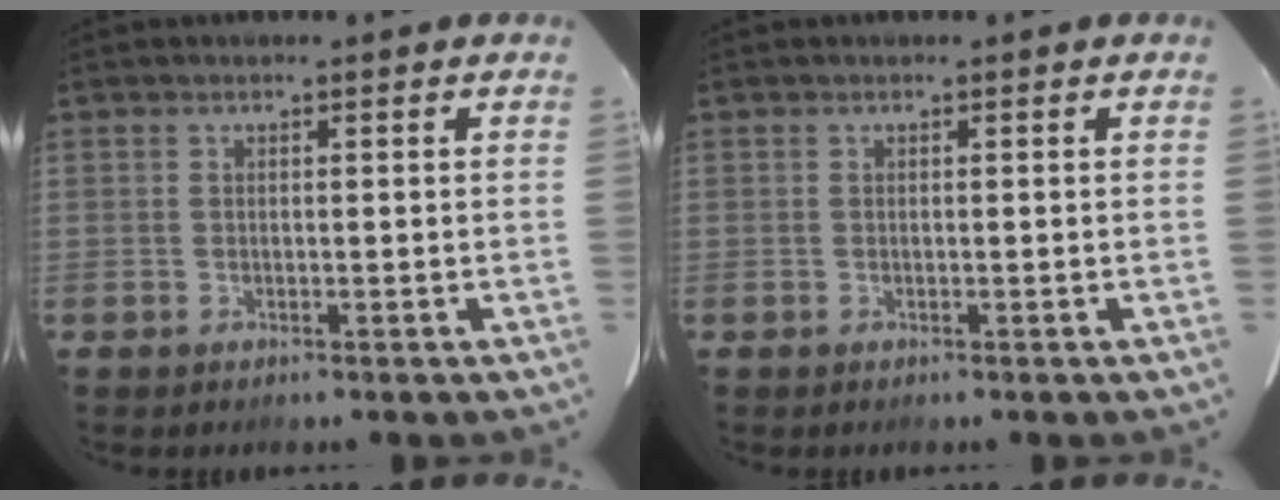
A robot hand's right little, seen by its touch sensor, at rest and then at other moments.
{"total": 0.0}